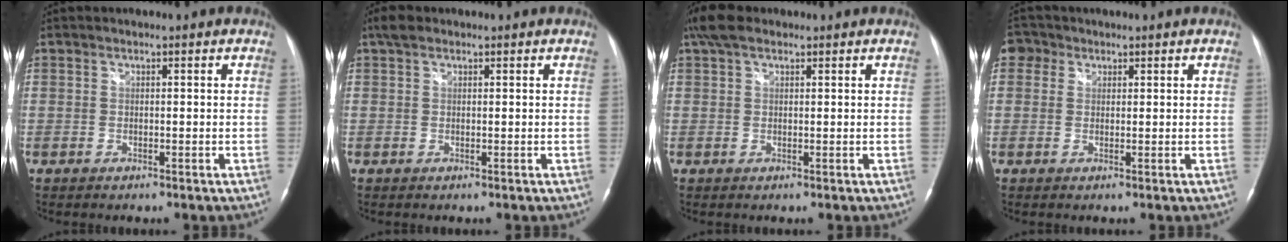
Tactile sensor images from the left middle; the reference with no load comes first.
{"total": 1.9, "force": [1.4, 1.0, 0.9], "torque": [-0.021, 0.017, 0.024]}
{"total": 4.2, "force": [3.0, 1.9, 2.3], "torque": [-0.058, 0.027, 0.060]}
{"total": 2.7, "force": [1.4, 2.3, 0.4], "torque": [-0.006, 0.011, 0.021]}